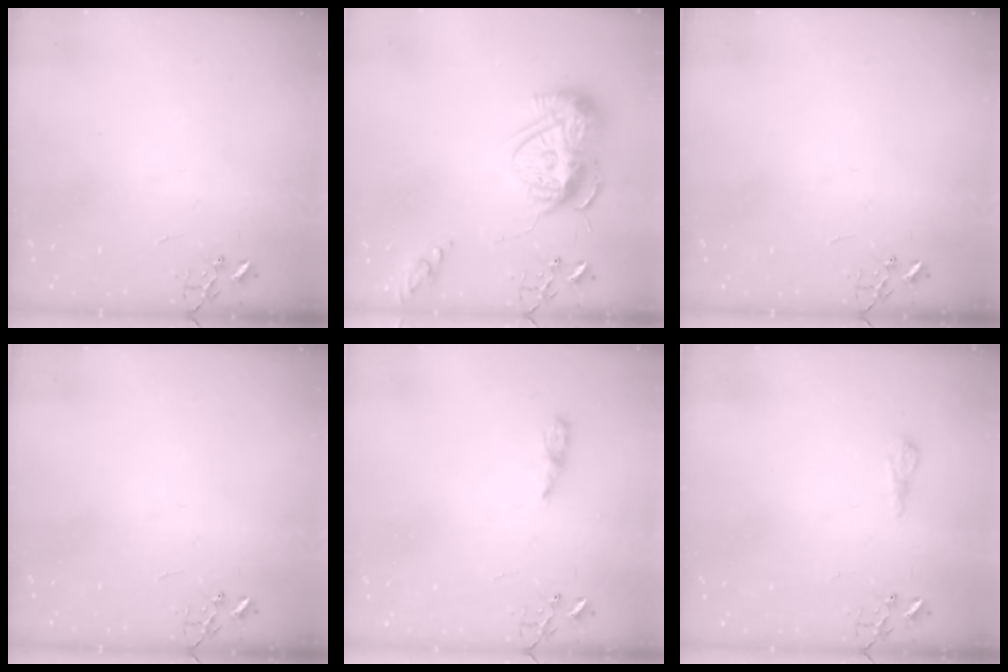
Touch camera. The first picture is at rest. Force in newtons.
{"total": 16.0, "press": 16.0, "slide": 1.5}
{"total": 0.0}
{"total": 0.0}
{"total": 5.1, "press": 5.1, "slide": 0.6}
{"total": 6.5, "press": 6.5, "slide": 0.7}